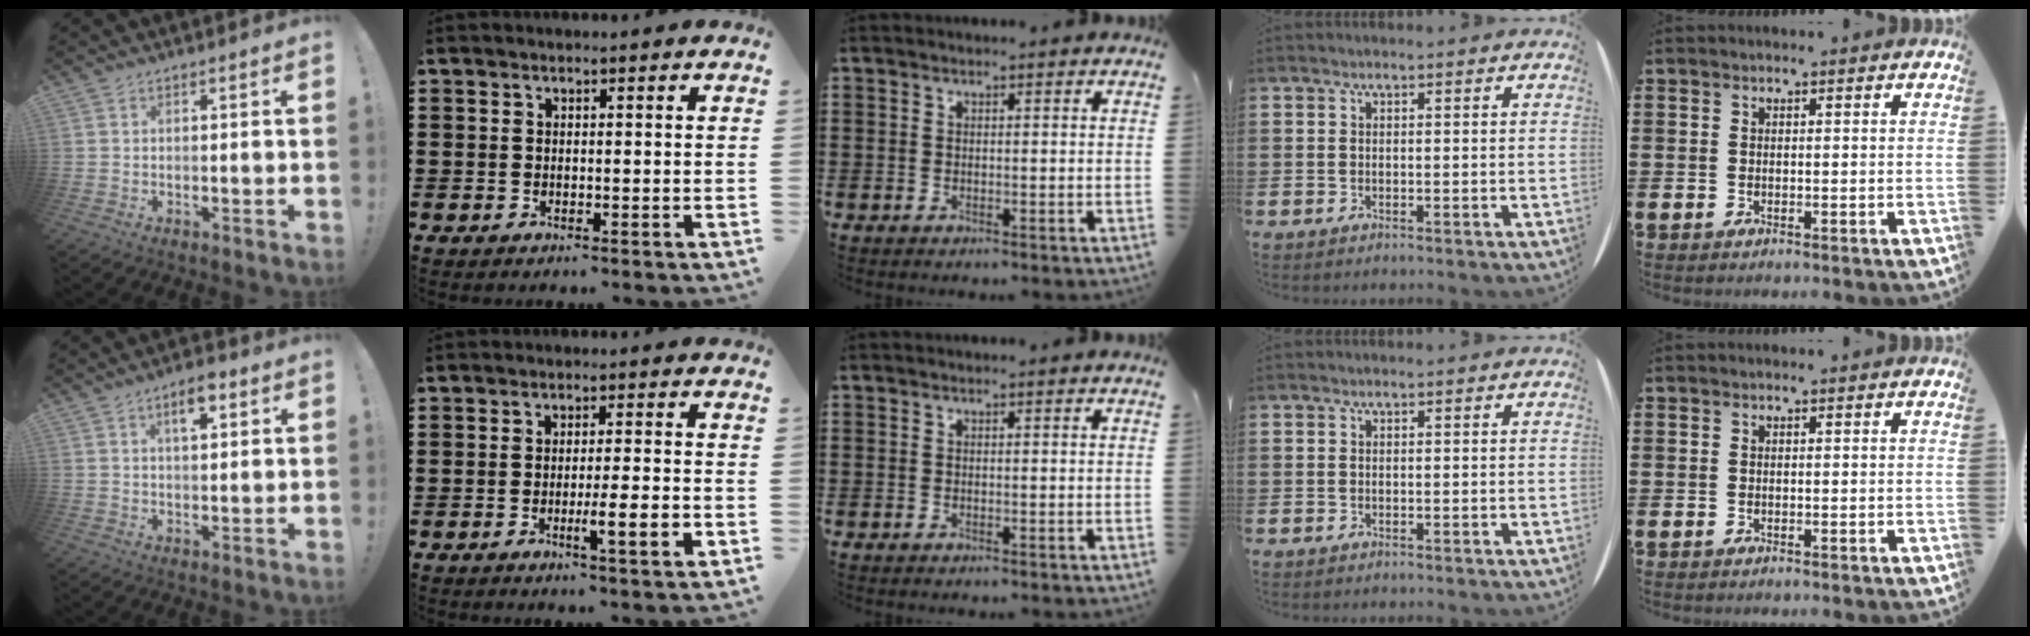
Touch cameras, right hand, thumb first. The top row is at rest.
{"thumb": {"total": 5.6, "force": [2.6, 2.4, 4.4], "torque": [-0.054, -0.008, 0.037]}, "index": {"total": 6.0, "force": [-1.8, 0.6, 5.7], "torque": [-0.091, -0.007, -0.027]}}